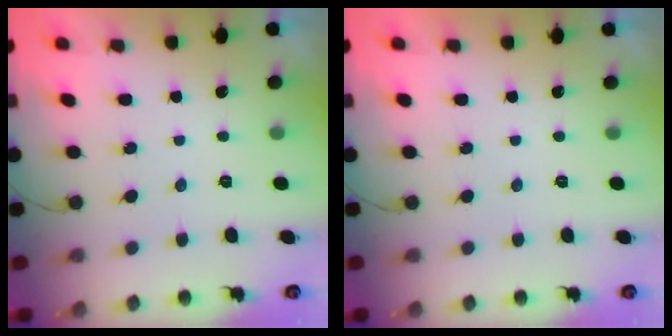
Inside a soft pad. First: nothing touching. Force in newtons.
{"total": 1.7, "press": 1.7, "slide": 0.1}